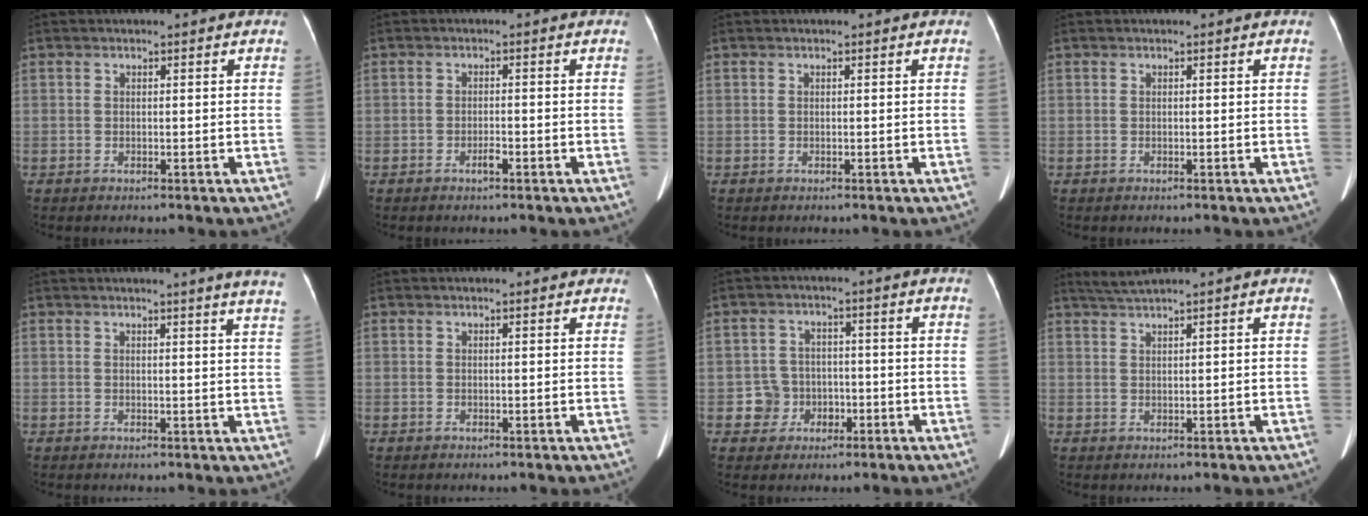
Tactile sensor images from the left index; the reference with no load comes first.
{"total": 1.3, "force": [-1.0, 0.2, 0.8], "torque": [-0.020, -0.002, -0.018]}
{"total": 0.0}
{"total": 0.0}
{"total": 8.4, "force": [7.4, -1.4, 3.7], "torque": [-0.041, -0.037, 0.057]}
{"total": 2.7, "force": [2.4, 0.7, 1.1], "torque": [-0.016, 0.013, 0.021]}
{"total": 4.5, "force": [-1.6, 4.2, 0.1], "torque": [0.005, 0.013, -0.022]}
{"total": 2.6, "force": [2.2, -1.0, 0.9], "torque": [-0.026, 0.009, 0.048]}